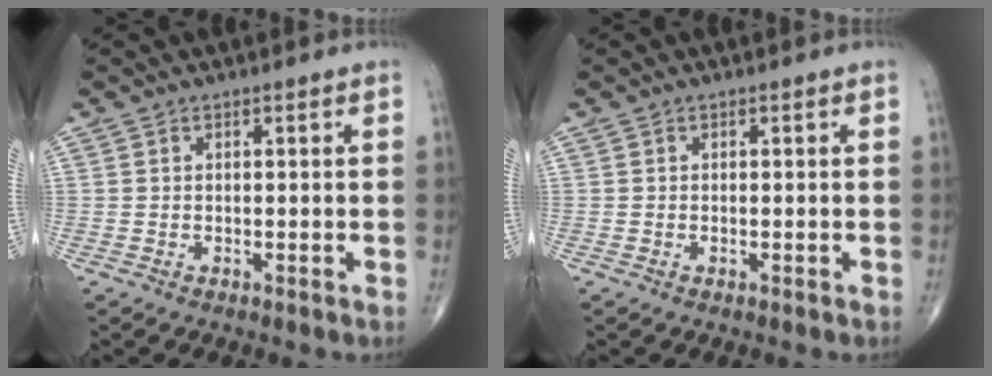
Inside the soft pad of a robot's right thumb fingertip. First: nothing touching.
{"total": 0.0}